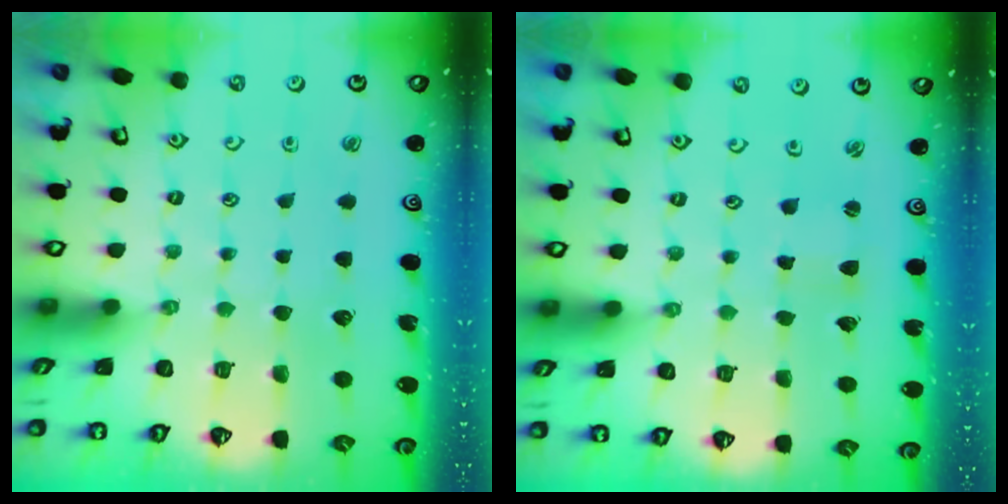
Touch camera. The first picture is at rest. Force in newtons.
{"total": 2.1, "press": 2.1, "slide": 0.3}